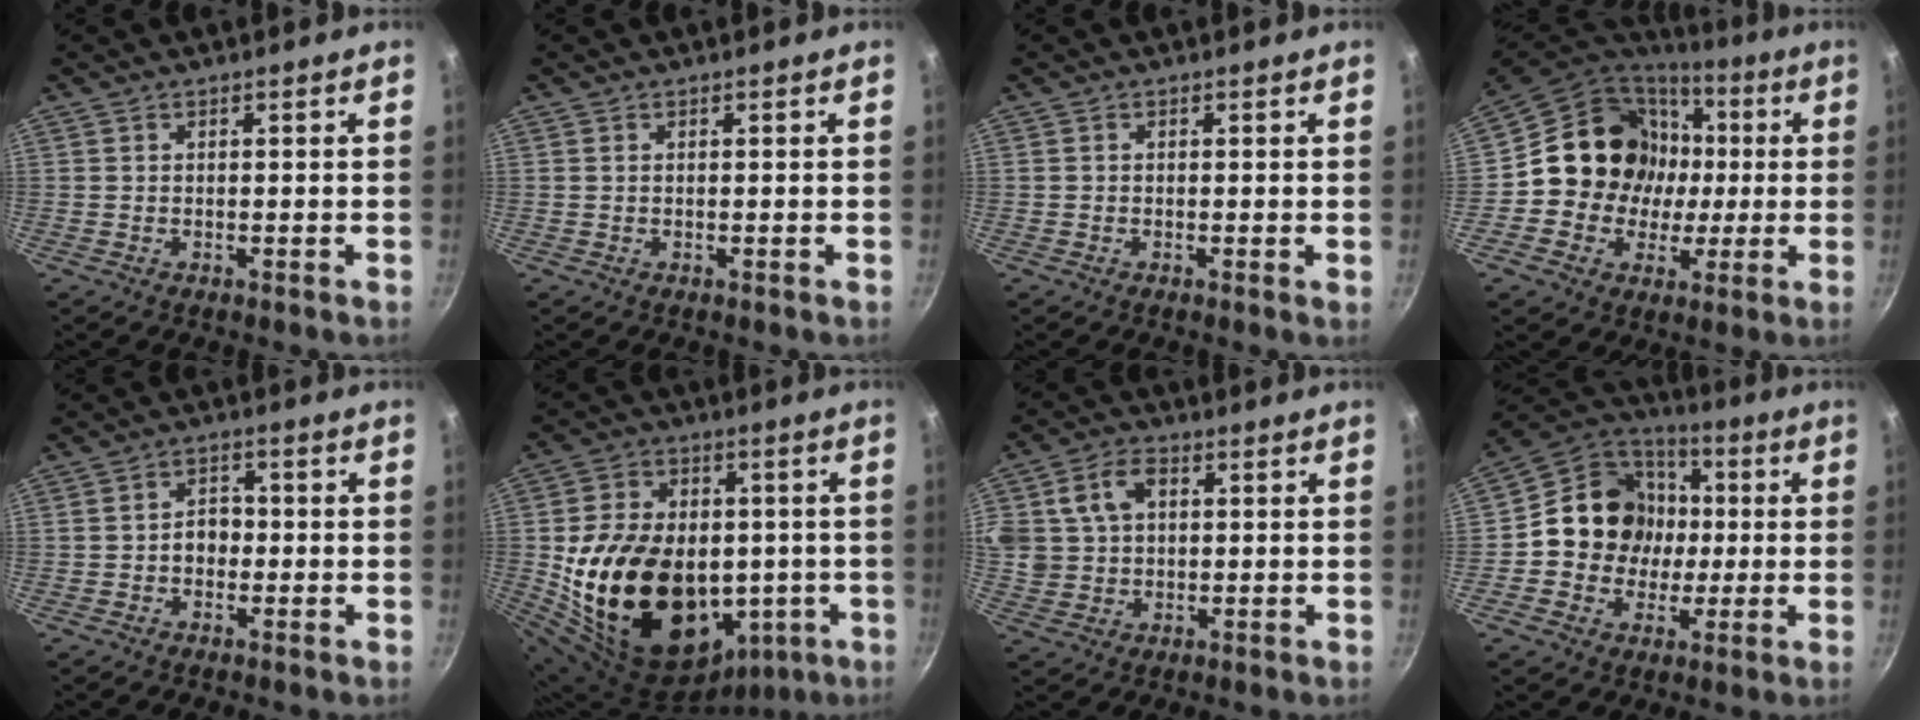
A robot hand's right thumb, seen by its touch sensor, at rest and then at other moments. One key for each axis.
{"total": 0.0}
{"total": 0.0}
{"total": 16.8, "fx": 0.9, "fy": 15.6, "fz": 6.2, "tx": -0.080, "ty": 0.025, "tz": 0.011}
{"total": 3.8, "fx": -0.8, "fy": 3.0, "fz": 2.3, "tx": -0.006, "ty": 0.016, "tz": -0.015}
{"total": 26.2, "fx": -2.5, "fy": 18.7, "fz": 18.2, "tx": -0.293, "ty": 0.023, "tz": -0.021}
{"total": 10.8, "fx": 2.7, "fy": 8.3, "fz": 6.4, "tx": -0.114, "ty": 0.009, "tz": 0.047}
{"total": 15.9, "fx": 0.1, "fy": 14.3, "fz": 6.8, "tx": -0.081, "ty": 0.026, "tz": -0.010}